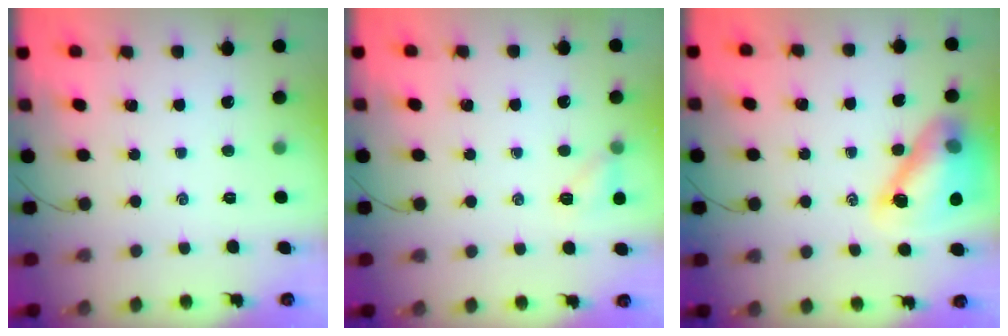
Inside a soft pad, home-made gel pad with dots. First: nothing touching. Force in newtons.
{"total": 5.2, "press": 4.9, "slide": 1.5}
{"total": 14.5, "press": 13.8, "slide": 4.3}